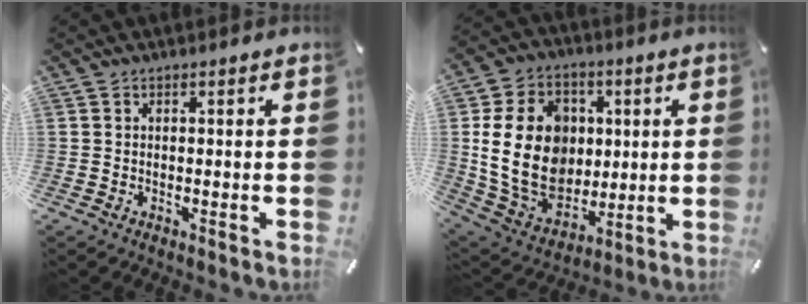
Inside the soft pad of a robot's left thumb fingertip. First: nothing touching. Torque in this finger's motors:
{"motor_torque": [1.95, 3.05, 1.65, -1.12, 0.85]}